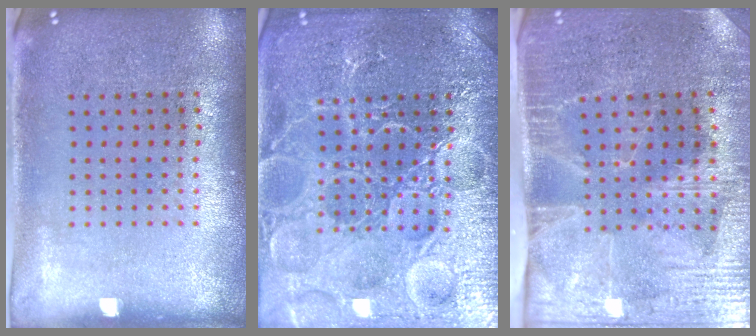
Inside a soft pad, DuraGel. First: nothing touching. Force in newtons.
{"total": 7.2, "press": 7.2, "slide": 0.9}
{"total": 4.2, "press": 3.5, "slide": 2.2}